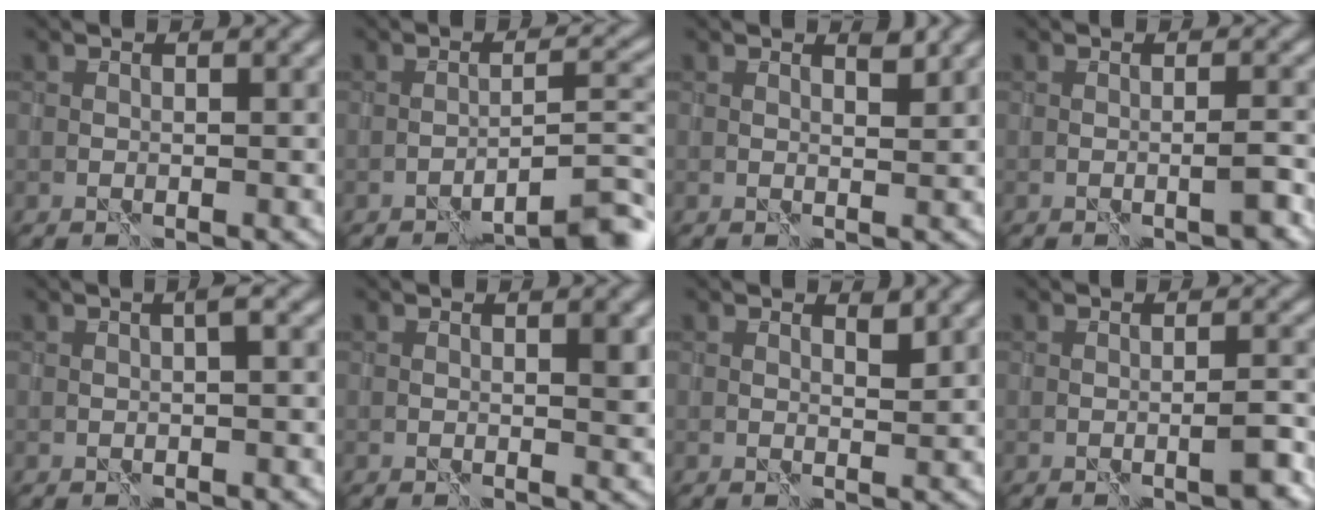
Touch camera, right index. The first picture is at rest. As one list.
[{"total": 6.7, "force": [-5.1, 1.0, 4.2], "torque": [-0.043, 0.022, -0.072]}, {"total": 1.0, "force": [0.8, 0.1, 0.5], "torque": [-0.006, -0.002, 0.014]}, {"total": 1.6, "force": [-0.6, 0.1, 1.5], "torque": [-0.023, 0.001, -0.008]}, {"total": 1.3, "force": [0.0, 0.0, 1.3], "torque": [-0.022, 0.005, 0.001]}, {"total": 1.3, "force": [0.2, 0.2, 1.2], "torque": [-0.016, -0.002, 0.003]}, {"total": 0.9, "force": [0.7, 0.3, 0.5], "torque": [-0.008, -0.003, 0.013]}, {"total": 2.5, "force": [-1.0, 0.3, 2.2], "torque": [-0.036, 0.001, -0.013]}]